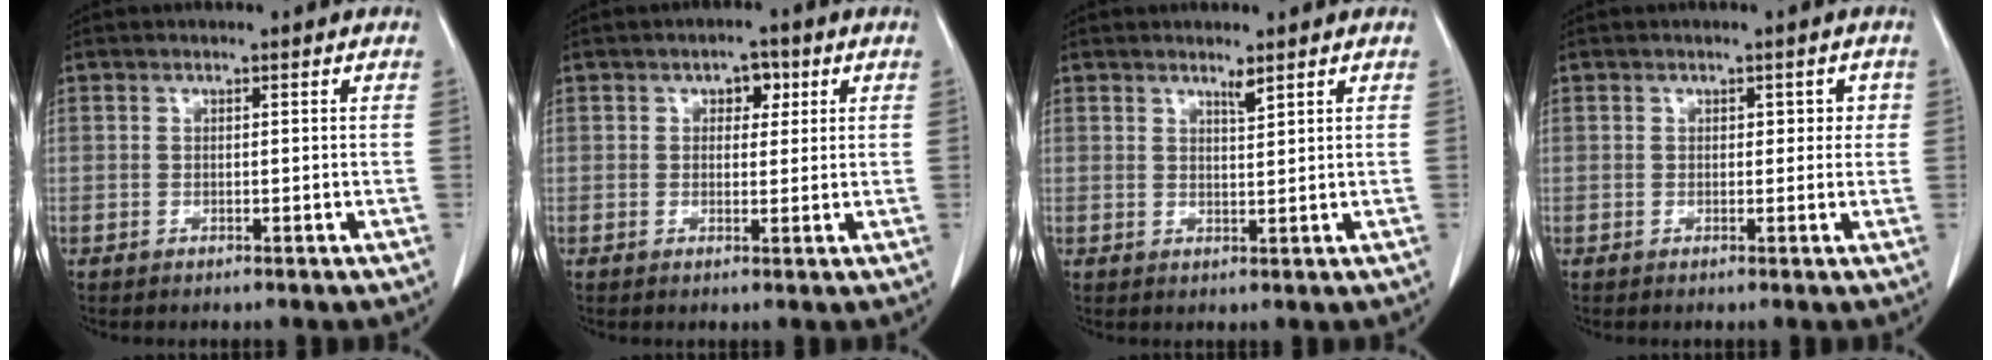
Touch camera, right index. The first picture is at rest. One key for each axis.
{"total": 2.9, "fx": 1.2, "fy": 1.9, "fz": 1.9, "tx": -0.020, "ty": 0.007, "tz": 0.016}
{"total": 1.6, "fx": 1.4, "fy": -0.1, "fz": 0.8, "tx": -0.014, "ty": -0.007, "tz": 0.025}
{"total": 2.3, "fx": 0.6, "fy": 1.5, "fz": 1.5, "tx": -0.009, "ty": 0.011, "tz": 0.007}